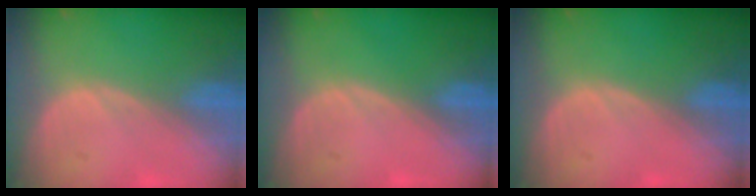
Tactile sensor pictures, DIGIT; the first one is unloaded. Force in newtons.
{"total": 0.0}
{"total": 0.0}